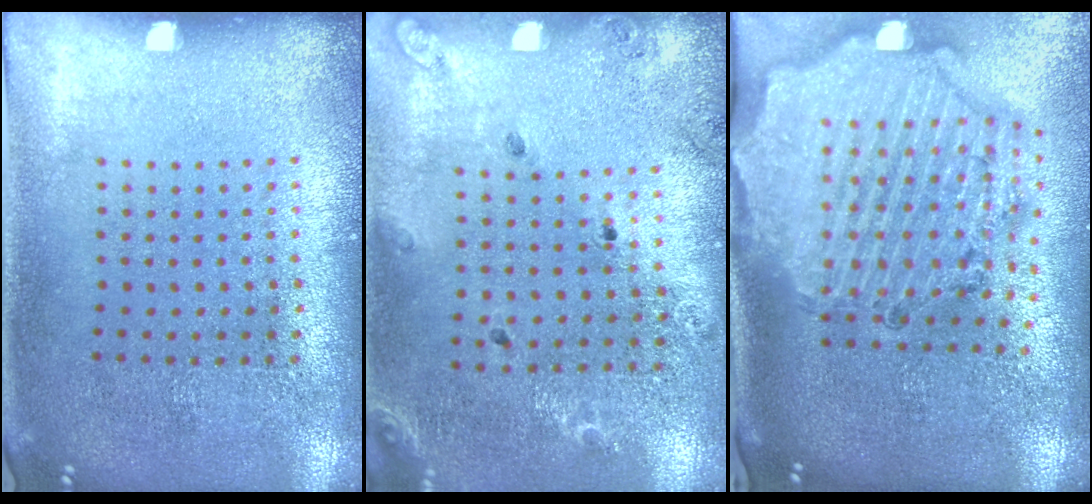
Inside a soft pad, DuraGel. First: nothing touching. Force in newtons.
{"total": 1.3, "press": 1.3, "slide": 0.3}
{"total": 2.9, "press": 2.6, "slide": 1.2}